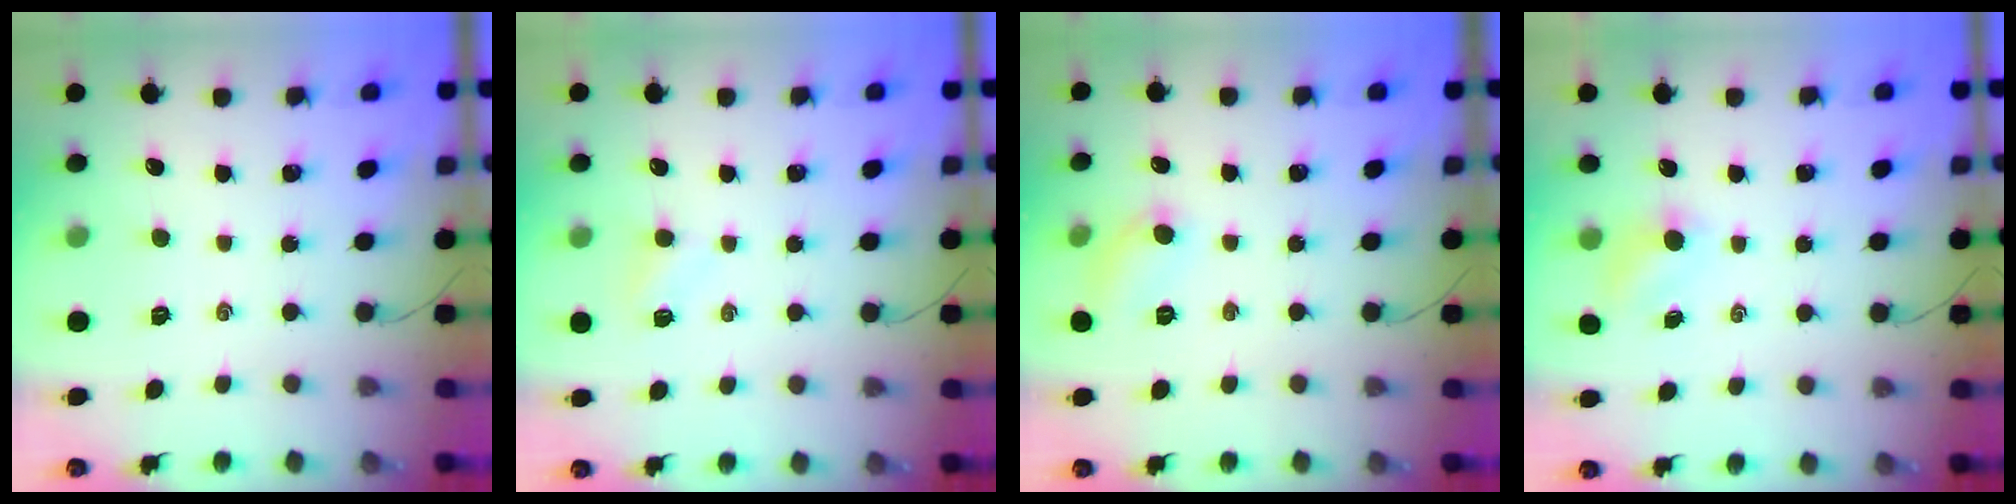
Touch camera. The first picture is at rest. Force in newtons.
{"total": 2.6, "press": 2.5, "slide": 0.9}
{"total": 6.9, "press": 6.7, "slide": 1.6}
{"total": 3.3, "press": 3.1, "slide": 1.1}